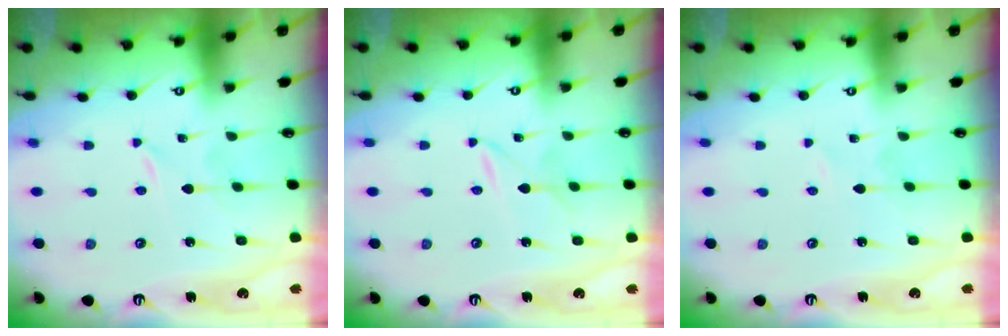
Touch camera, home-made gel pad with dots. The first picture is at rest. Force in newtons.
{"total": 1.7, "press": 1.7, "slide": 0.0}
{"total": 0.9, "press": 0.9, "slide": 0.2}